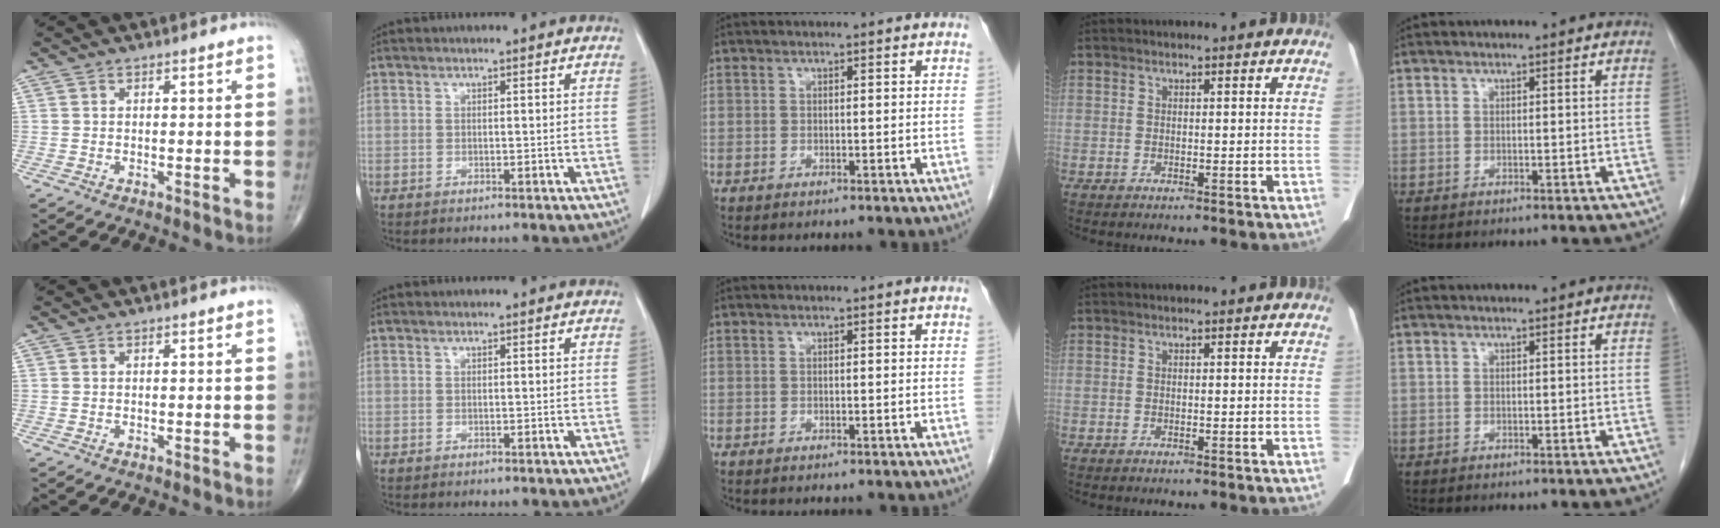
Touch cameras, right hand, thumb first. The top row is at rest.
{}